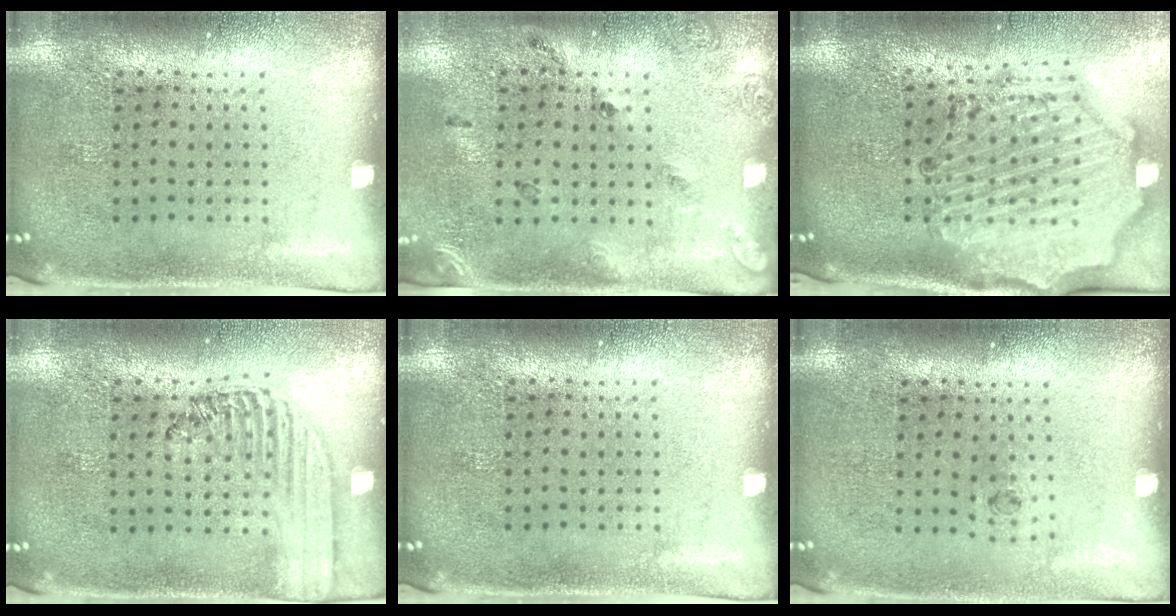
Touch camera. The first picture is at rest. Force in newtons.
{"total": 1.7, "press": 1.0, "slide": 1.4}
{"total": 2.7, "press": 2.4, "slide": 1.1}
{"total": 1.5, "press": 1.3, "slide": 0.7}
{"total": 0.0}
{"total": 0.6, "press": 0.3, "slide": 0.5}